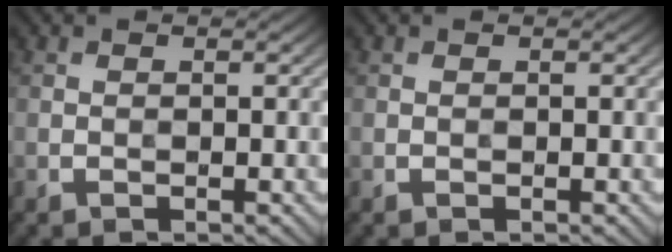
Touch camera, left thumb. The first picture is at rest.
{"total": 0.0}